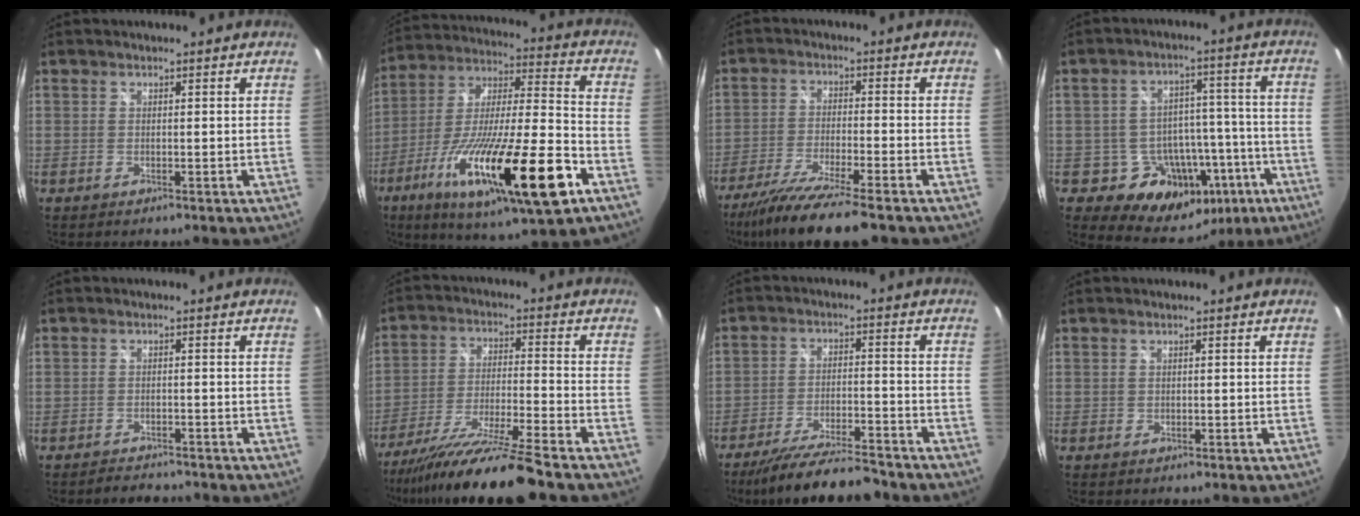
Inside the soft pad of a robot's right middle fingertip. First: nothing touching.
{"total": 27.4, "force": [-12.6, 5.0, 23.9], "torque": [-0.426, -0.067, -0.212]}
{"total": 12.9, "force": [-10.4, 0.7, 7.7], "torque": [-0.163, -0.036, -0.182]}
{"total": 16.1, "force": [-8.0, 11.9, 7.2], "torque": [-0.123, 0.025, -0.085]}
{"total": 3.4, "force": [-3.2, 1.1, 0.6], "torque": [-0.020, -0.005, -0.049]}
{"total": 16.1, "force": [-13.8, -1.6, 8.1], "torque": [-0.160, -0.036, -0.241]}
{"total": 14.4, "force": [-12.7, 2.1, 6.5], "torque": [-0.132, -0.019, -0.203]}
{"total": 0.5, "force": [-0.2, 0.5, 0.0], "torque": [0.002, -0.003, -0.003]}